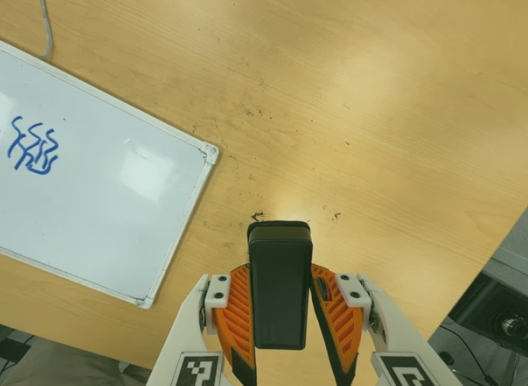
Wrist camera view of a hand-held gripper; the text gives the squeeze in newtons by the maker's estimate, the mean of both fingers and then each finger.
{"total": 5.3, "left": 4.3, "right": 6.2}